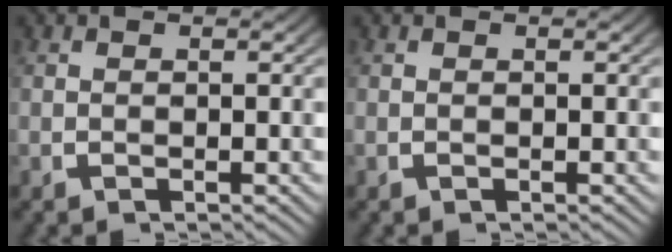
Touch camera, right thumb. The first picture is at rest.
{"total": 0.0}